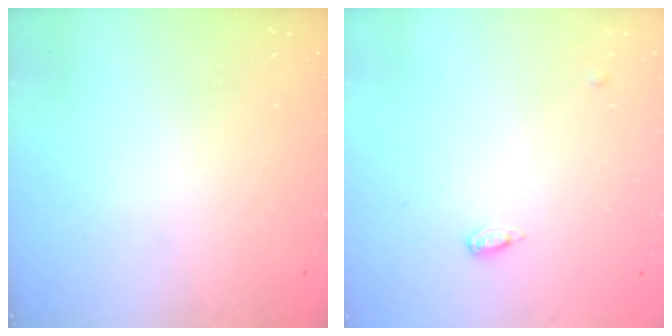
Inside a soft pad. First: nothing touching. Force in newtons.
{"total": 4.0, "press": 3.9, "slide": 0.7}